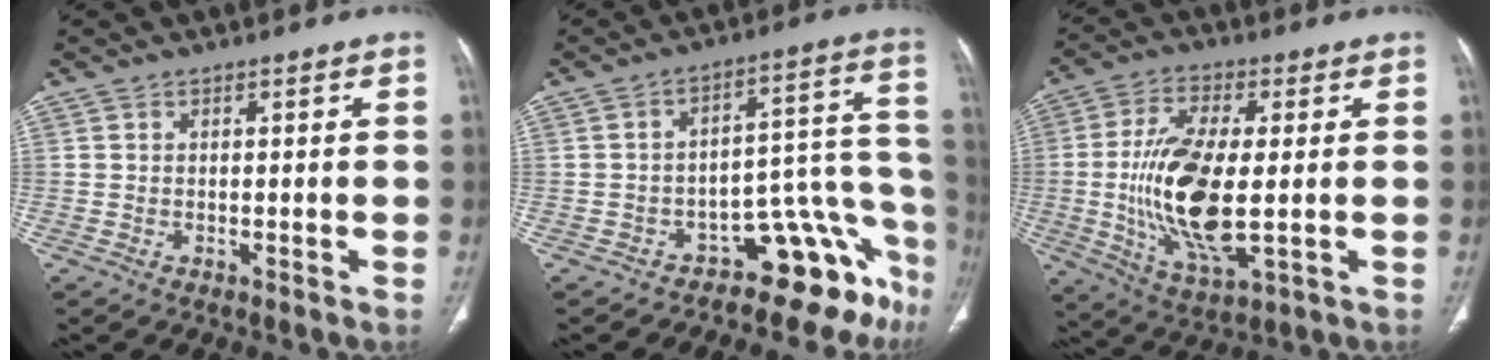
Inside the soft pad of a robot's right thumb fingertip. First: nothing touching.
{"total": 13.4, "force": [-10.5, 5.7, 6.0], "torque": [0.007, 0.147, -0.146]}
{"total": 16.9, "force": [-1.0, 6.8, 15.4], "torque": [-0.306, -0.014, -0.011]}